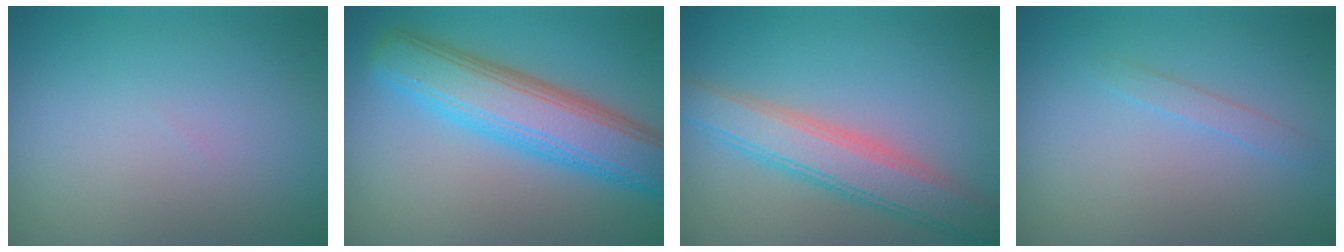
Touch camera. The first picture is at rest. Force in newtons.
{"total": 7.7, "press": 7.7, "slide": 0.4}
{"total": 4.8, "press": 4.8, "slide": 0.1}
{"total": 1.1, "press": 1.1, "slide": 0.0}